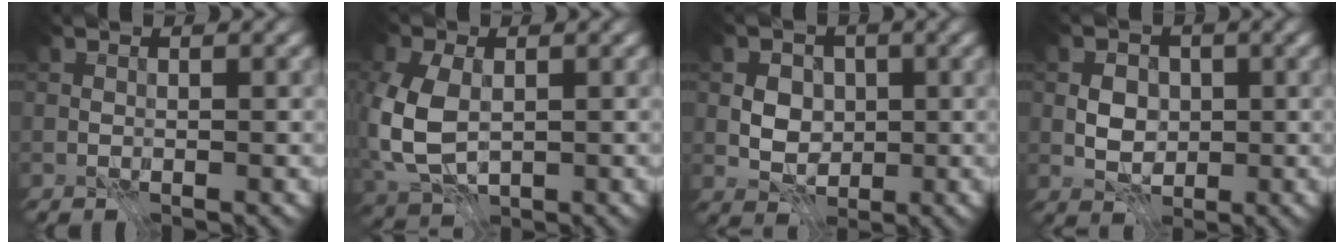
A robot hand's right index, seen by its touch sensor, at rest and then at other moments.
{"total": 7.5, "force": [-0.5, 5.1, 5.5], "torque": [-0.146, -0.003, -0.009]}
{"total": 4.8, "force": [0.2, 4.0, 2.7], "torque": [-0.027, 0.013, -0.006]}
{"total": 3.2, "force": [-0.5, 2.5, 2.0], "torque": [-0.025, 0.000, -0.015]}